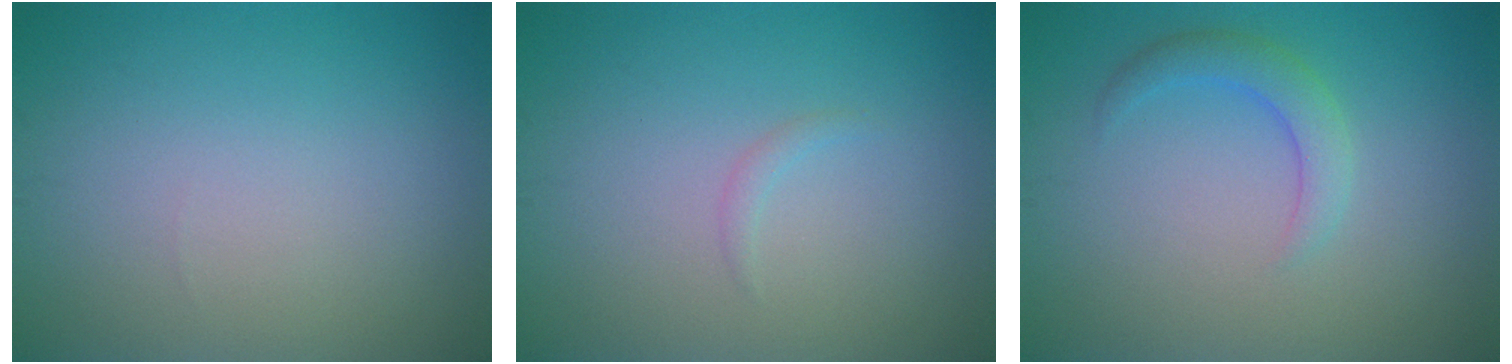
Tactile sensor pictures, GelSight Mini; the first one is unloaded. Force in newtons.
{"total": 0.7, "press": 0.6, "slide": 0.1}
{"total": 2.3, "press": 2.3, "slide": 0.1}